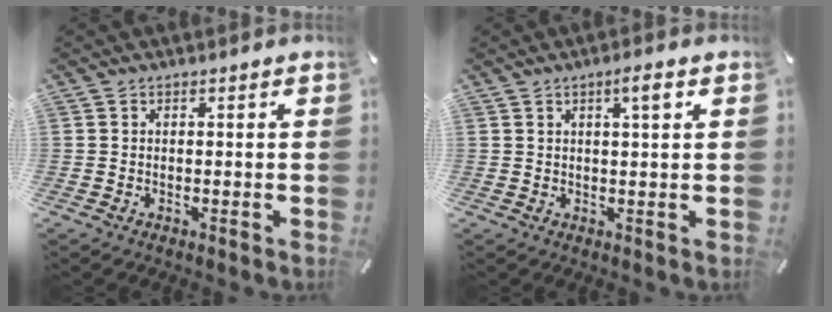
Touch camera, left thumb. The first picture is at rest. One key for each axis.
{"total": 3.7, "fx": 1.6, "fy": 0.7, "fz": 3.2, "tx": -0.050, "ty": -0.003, "tz": 0.021}